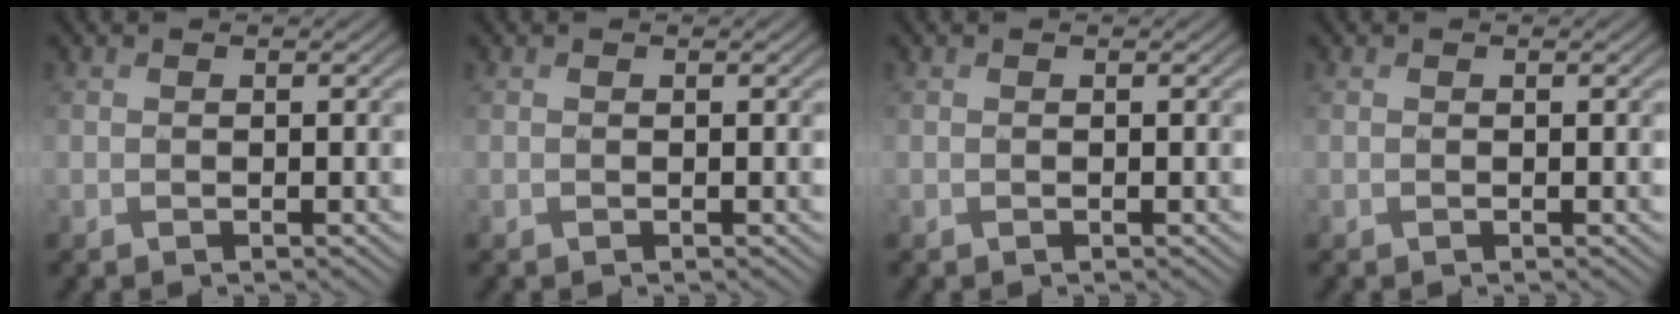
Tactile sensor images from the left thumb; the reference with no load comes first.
{"total": 0.0}
{"total": 0.0}
{"total": 0.0}